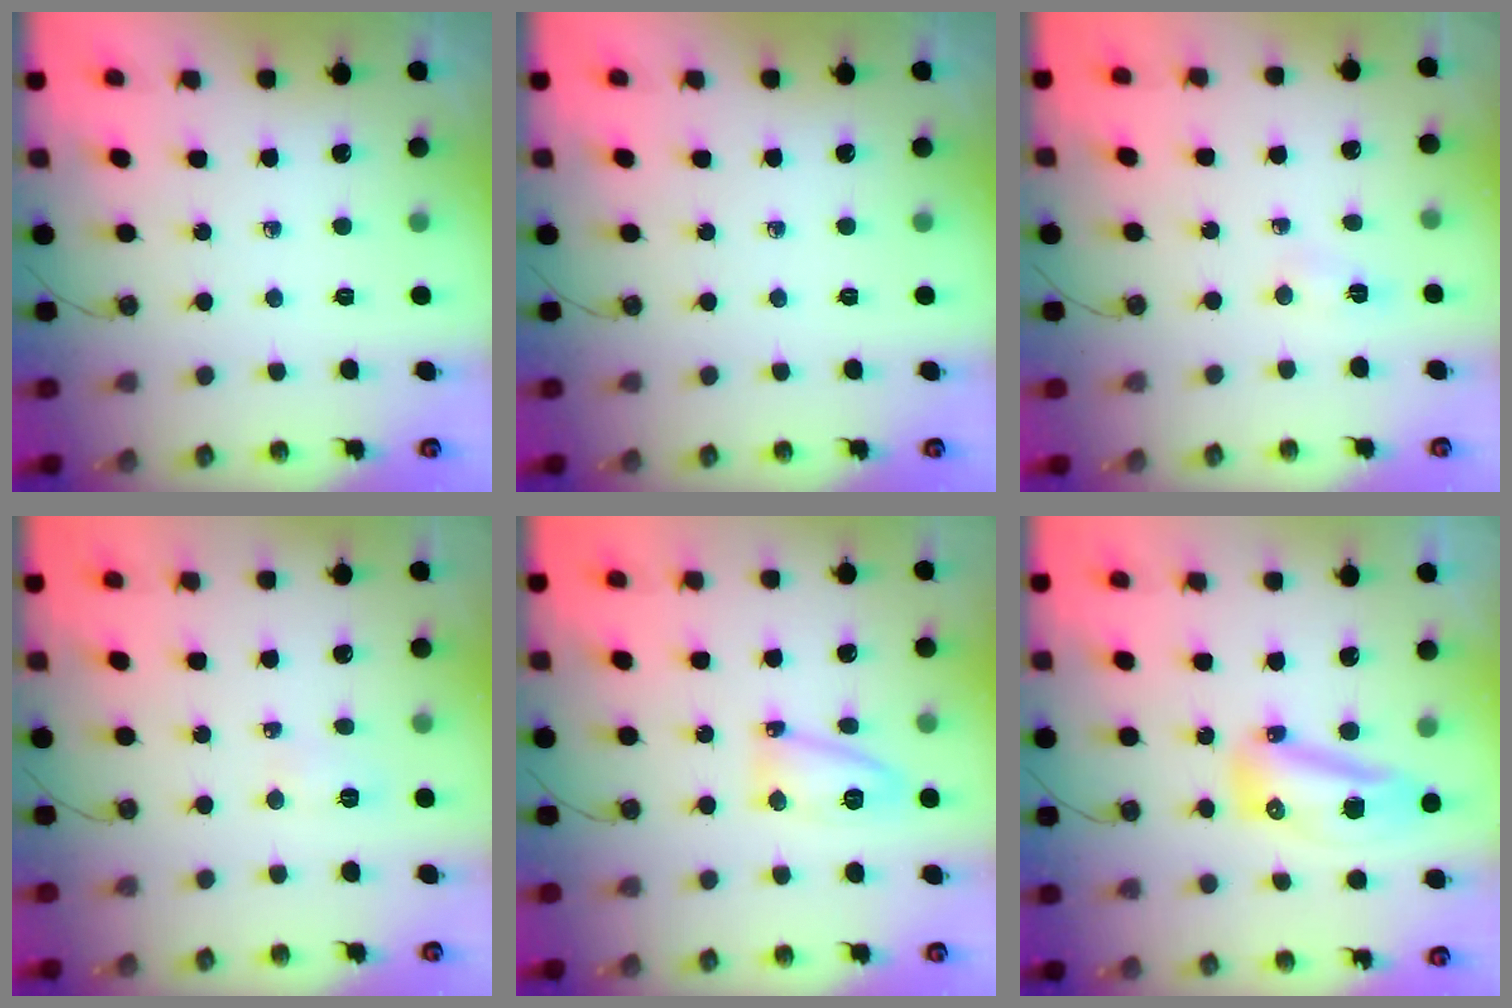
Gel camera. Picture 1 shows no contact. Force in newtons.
{"total": 0.0}
{"total": 2.5, "press": 2.5, "slide": 0.3}
{"total": 3.7, "press": 3.6, "slide": 1.0}
{"total": 8.5, "press": 8.4, "slide": 0.9}
{"total": 10.3, "press": 10.2, "slide": 1.2}